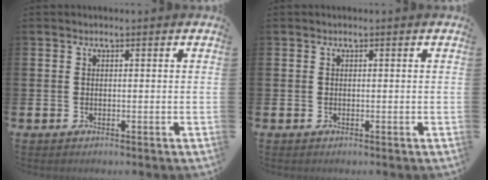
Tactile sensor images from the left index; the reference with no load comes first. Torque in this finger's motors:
{"motor_torque": [-0.19, -0.14, 0.05, 0.02]}